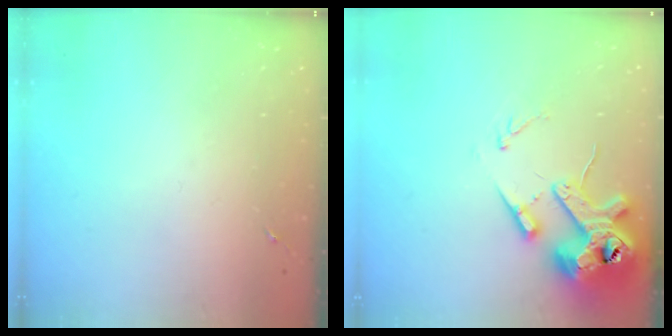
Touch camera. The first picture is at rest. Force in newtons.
{"total": 16.0, "press": 15.8, "slide": 2.5}